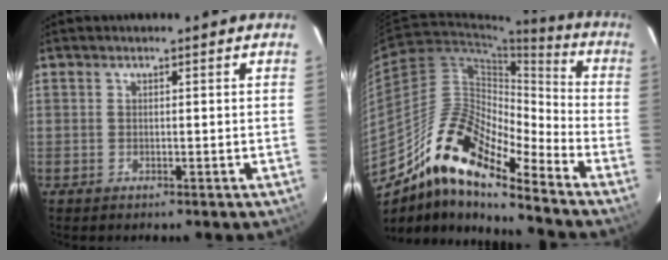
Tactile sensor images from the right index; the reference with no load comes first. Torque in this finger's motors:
{"motor_torque": [0.11, -0.55, 0.56, 0.07]}